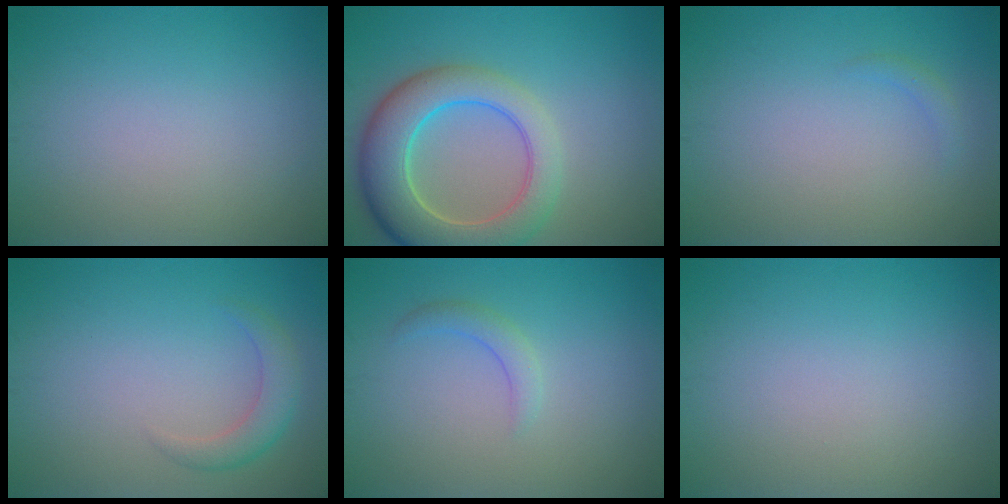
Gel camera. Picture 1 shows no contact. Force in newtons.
{"total": 8.1, "press": 8.1, "slide": 0.7}
{"total": 0.8, "press": 0.8, "slide": 0.1}
{"total": 2.4, "press": 2.4, "slide": 0.1}
{"total": 1.5, "press": 1.5, "slide": 0.2}
{"total": 0.0}